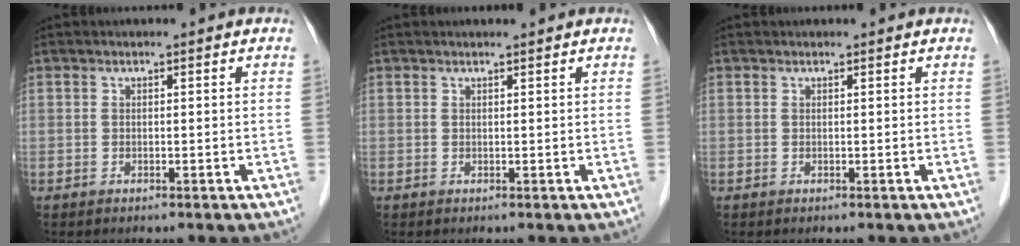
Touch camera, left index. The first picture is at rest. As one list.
[{"total": 1.1, "force": [1.0, 0.0, 0.4], "torque": [-0.007, 0.006, 0.018]}, {"total": 1.0, "force": [1.0, 0.2, 0.2], "torque": [-0.007, 0.016, 0.015]}]